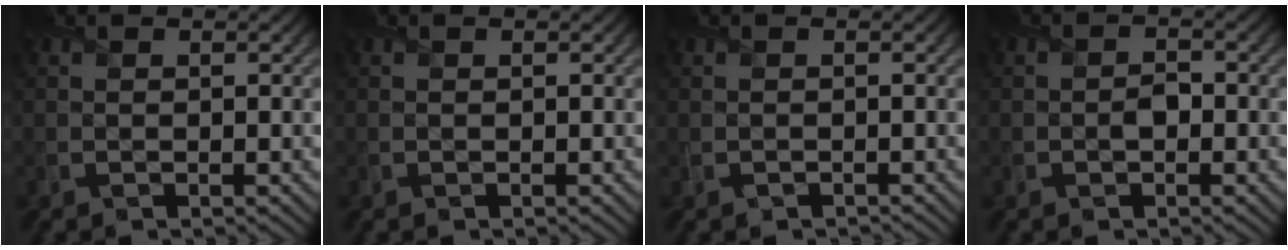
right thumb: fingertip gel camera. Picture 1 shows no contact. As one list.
[{"total": 0.0}, {"total": 0.7, "force": [-0.5, 0.5, 0.0], "torque": [0.000, -0.007, -0.009]}, {"total": 1.6, "force": [-0.6, 1.2, 0.9], "torque": [-0.014, 0.000, -0.013]}]